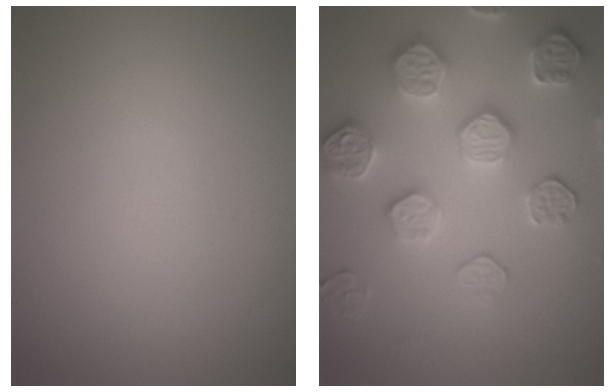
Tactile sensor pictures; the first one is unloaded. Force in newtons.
{"total": 5.3, "press": 4.8, "slide": 2.2}